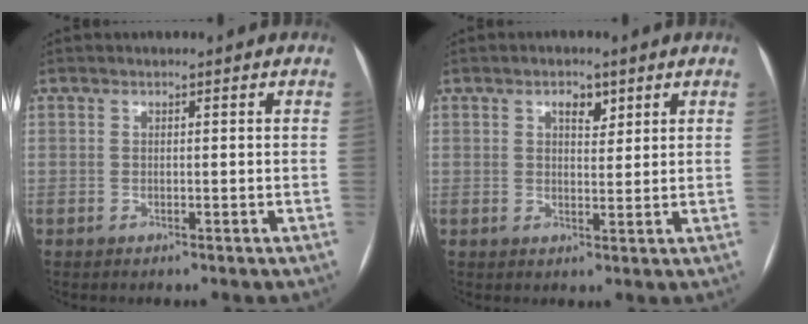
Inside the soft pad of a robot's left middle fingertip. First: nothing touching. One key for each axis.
{"total": 2.9, "fx": 1.6, "fy": 1.5, "fz": 1.9, "tx": -0.028, "ty": 0.004, "tz": 0.026}